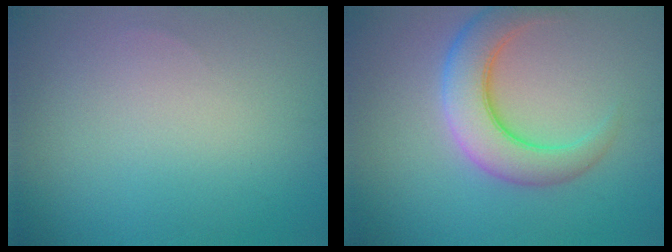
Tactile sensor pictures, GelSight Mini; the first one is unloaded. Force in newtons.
{"total": 5.9, "press": 5.9, "slide": 0.3}